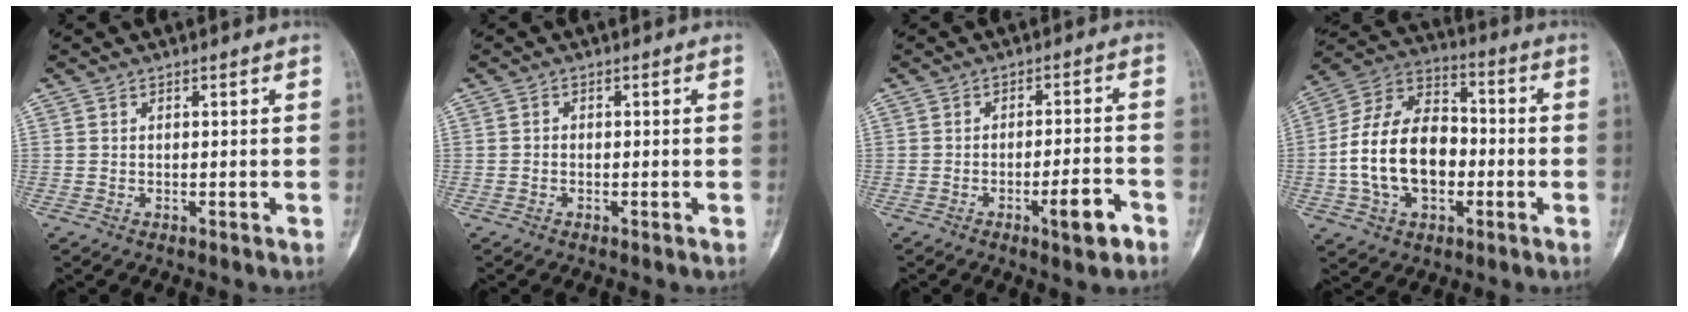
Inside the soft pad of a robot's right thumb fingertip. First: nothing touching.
{"total": 0.7, "force": [-0.2, 0.6, 0.3], "torque": [-0.001, 0.003, -0.005]}
{"total": 6.4, "force": [-3.3, 1.6, 5.3], "torque": [-0.076, 0.021, -0.044]}
{"total": 18.8, "force": [-2.4, 12.5, 13.8], "torque": [-0.233, 0.037, -0.041]}